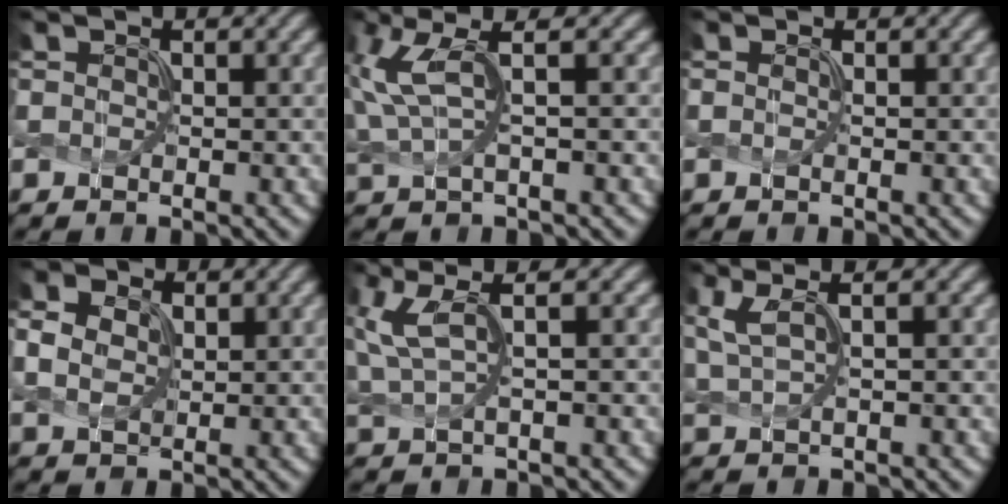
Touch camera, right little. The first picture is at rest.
{"total": 3.9, "force": [1.2, 0.8, 3.6], "torque": [-0.101, 0.010, 0.037]}
{"total": 0.7, "force": [-0.4, -0.3, -0.5], "torque": [0.006, -0.001, 0.000]}
{"total": 3.1, "force": [0.7, 2.6, 1.6], "torque": [-0.047, 0.014, 0.017]}
{"total": 3.4, "force": [1.5, 0.8, 3.0], "torque": [-0.086, 0.012, 0.043]}
{"total": 2.8, "force": [1.3, 0.8, 2.3], "torque": [-0.055, 0.012, 0.028]}